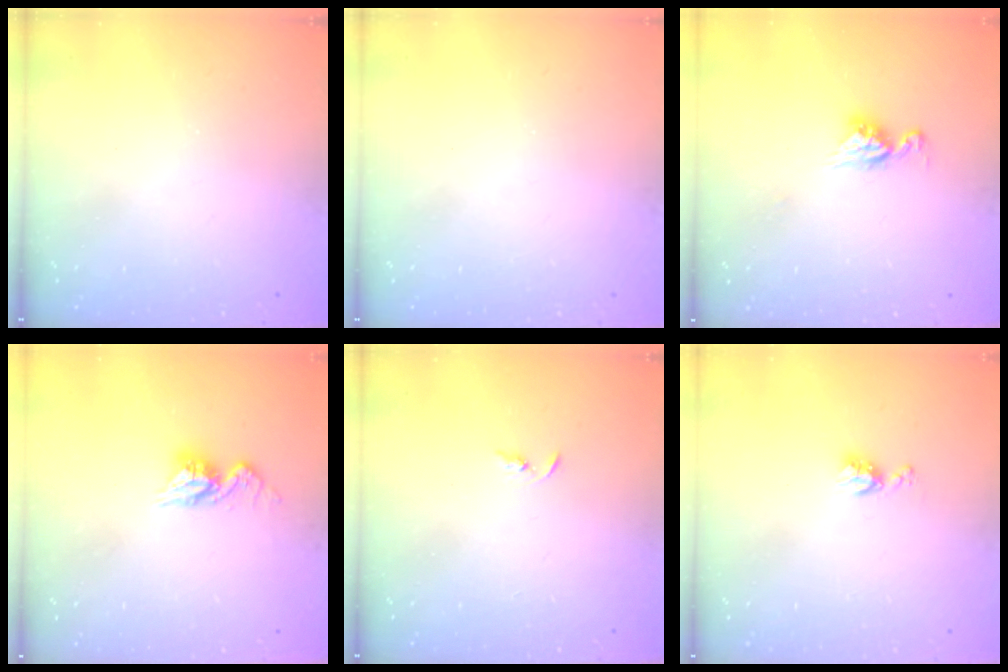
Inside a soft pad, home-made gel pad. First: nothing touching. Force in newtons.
{"total": 0.0}
{"total": 6.9, "press": 6.8, "slide": 0.6}
{"total": 8.9, "press": 8.9, "slide": 0.6}
{"total": 2.4, "press": 2.3, "slide": 0.2}
{"total": 5.2, "press": 5.1, "slide": 0.6}